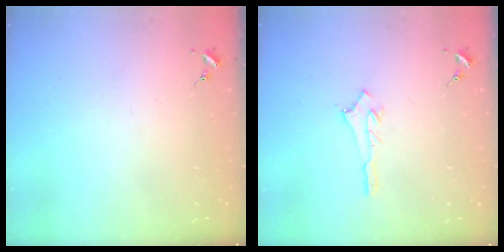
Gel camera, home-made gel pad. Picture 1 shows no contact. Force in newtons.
{"total": 2.6, "press": 2.6, "slide": 0.2}